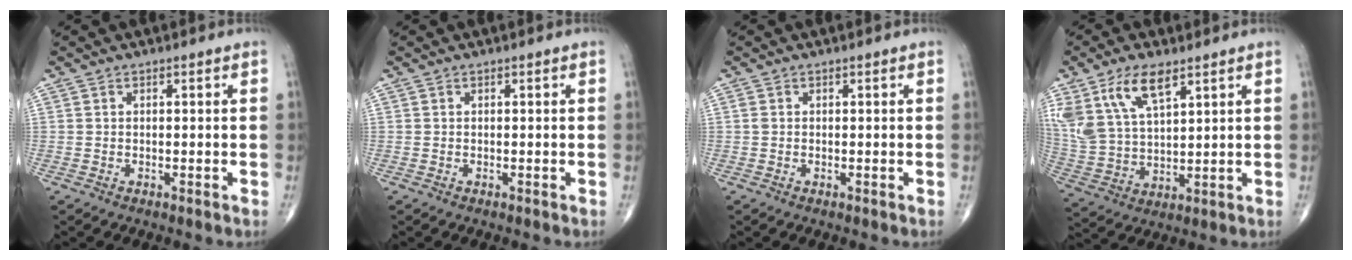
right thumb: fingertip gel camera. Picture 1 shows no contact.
{"total": 0.0}
{"total": 0.5, "force": [0.1, 0.4, 0.4], "torque": [-0.010, 0.001, 0.002]}
{"total": 13.6, "force": [7.6, 6.2, 9.4], "torque": [-0.184, -0.019, 0.158]}